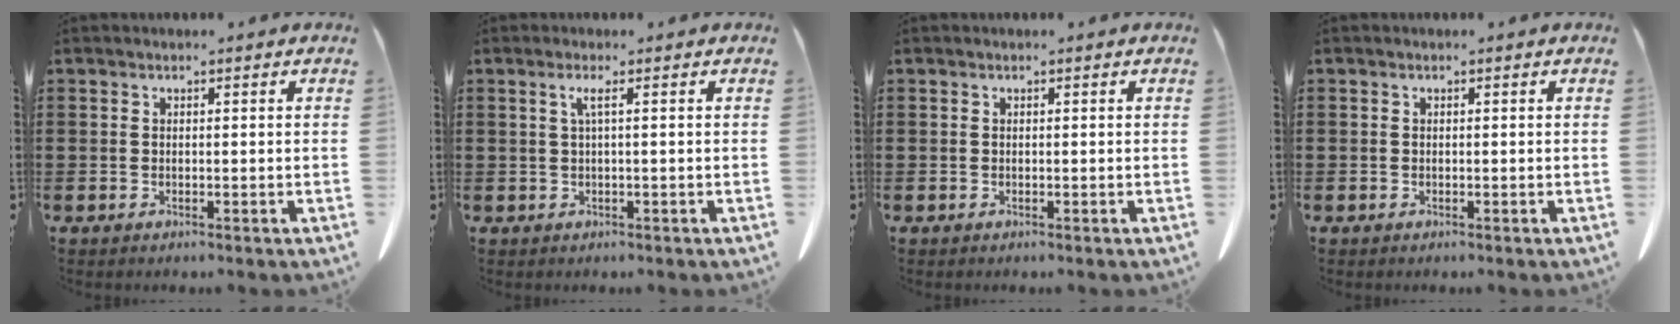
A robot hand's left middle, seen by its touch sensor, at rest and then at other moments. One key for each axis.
{"total": 1.9, "fx": 0.4, "fy": -0.2, "fz": 1.8, "tx": -0.036, "ty": -0.002, "tz": 0.006}
{"total": 0.0}
{"total": 0.0}